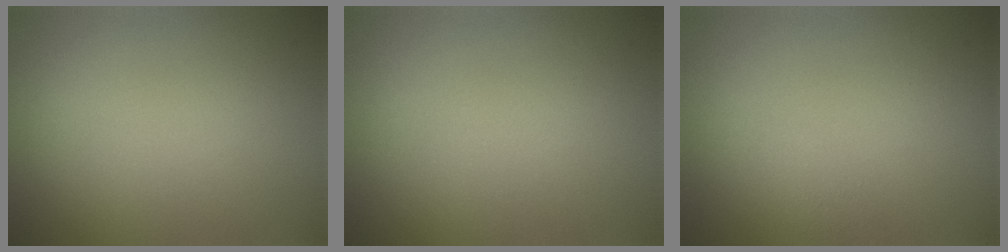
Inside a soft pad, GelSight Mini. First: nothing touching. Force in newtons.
{"total": 0.0}
{"total": 1.0, "press": 1.0, "slide": 0.1}